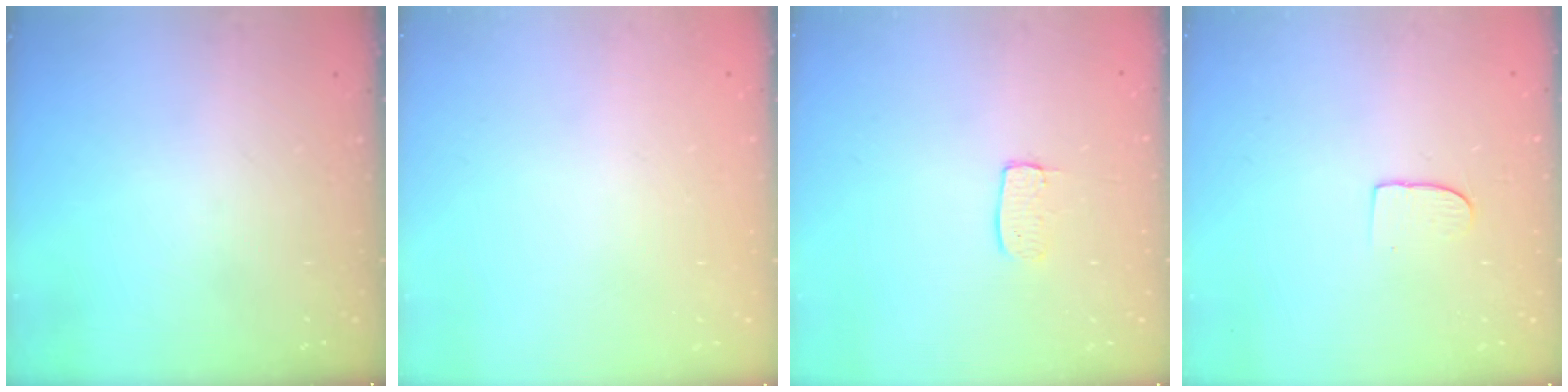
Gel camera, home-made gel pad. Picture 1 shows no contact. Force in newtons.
{"total": 0.0}
{"total": 5.8, "press": 5.8, "slide": 0.3}
{"total": 6.8, "press": 6.8, "slide": 0.5}